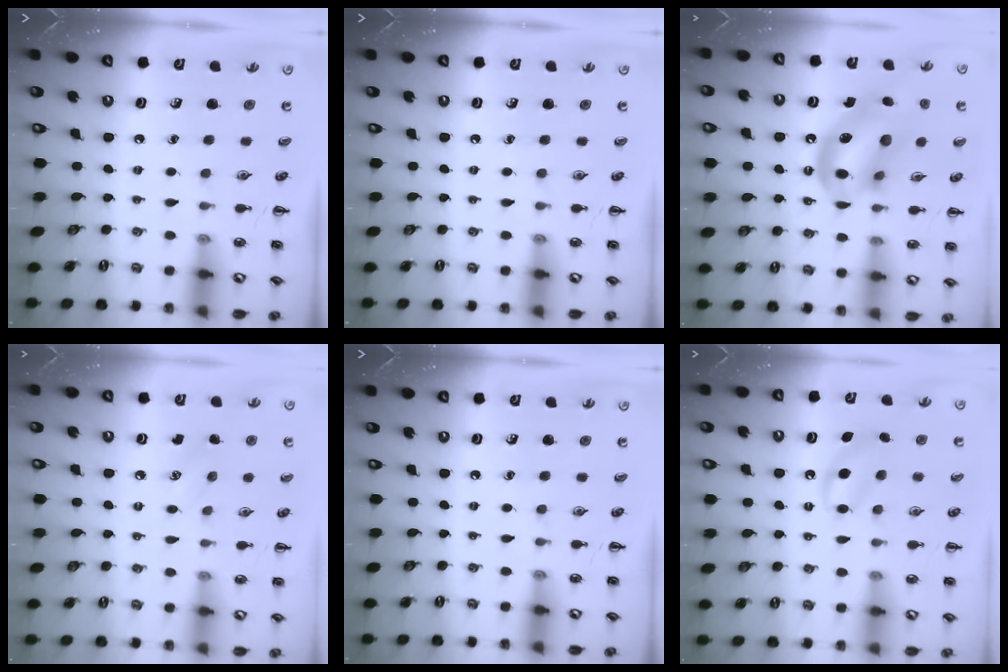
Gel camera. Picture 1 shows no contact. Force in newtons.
{"total": 0.0}
{"total": 15.6, "press": 15.4, "slide": 2.9}
{"total": 6.8, "press": 6.5, "slide": 1.7}
{"total": 0.0}
{"total": 4.7, "press": 4.4, "slide": 1.4}